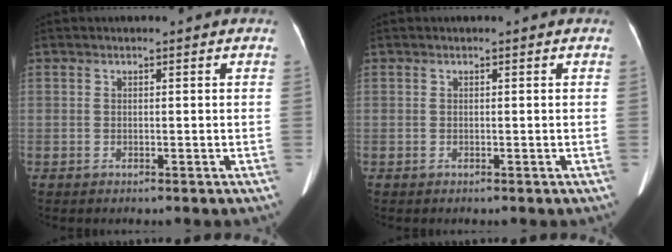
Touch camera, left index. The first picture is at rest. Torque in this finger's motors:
{"motor_torque": [0.11, 0.16, 0.05, 0.01]}